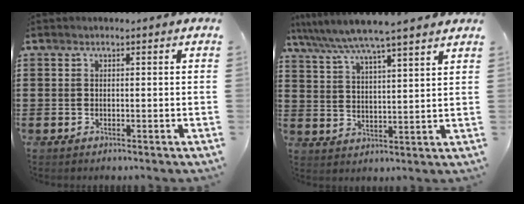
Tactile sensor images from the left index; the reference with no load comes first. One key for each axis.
{"total": 6.0, "fx": 5.4, "fy": -0.5, "fz": 2.7, "tx": -0.073, "ty": -0.032, "tz": 0.090}